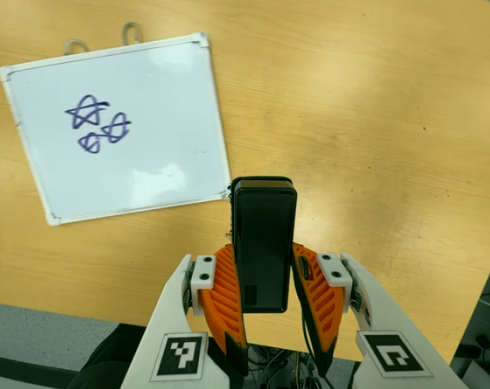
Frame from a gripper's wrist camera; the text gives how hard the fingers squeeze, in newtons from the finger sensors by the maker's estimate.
{"total": 4.7, "left": 3.4, "right": 6.0}